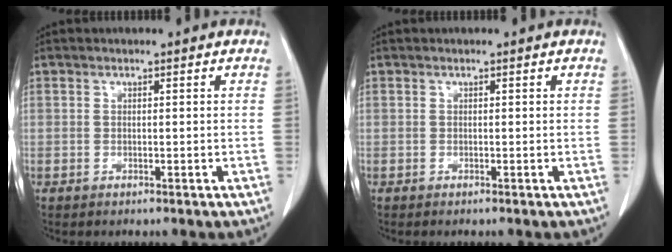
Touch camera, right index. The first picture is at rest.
{"total": 0.0}